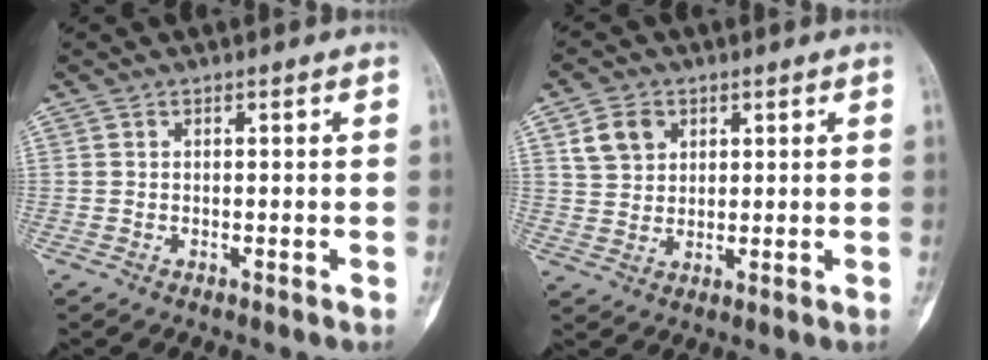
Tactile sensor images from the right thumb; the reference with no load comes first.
{"total": 6.2, "force": [2.6, 4.8, 2.8], "torque": [-0.034, -0.006, 0.052]}